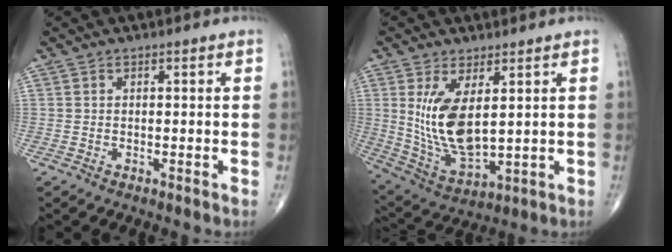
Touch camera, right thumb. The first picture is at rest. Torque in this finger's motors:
{"motor_torque": [-0.35, 1.03, 0.94, 0.50, 0.42]}